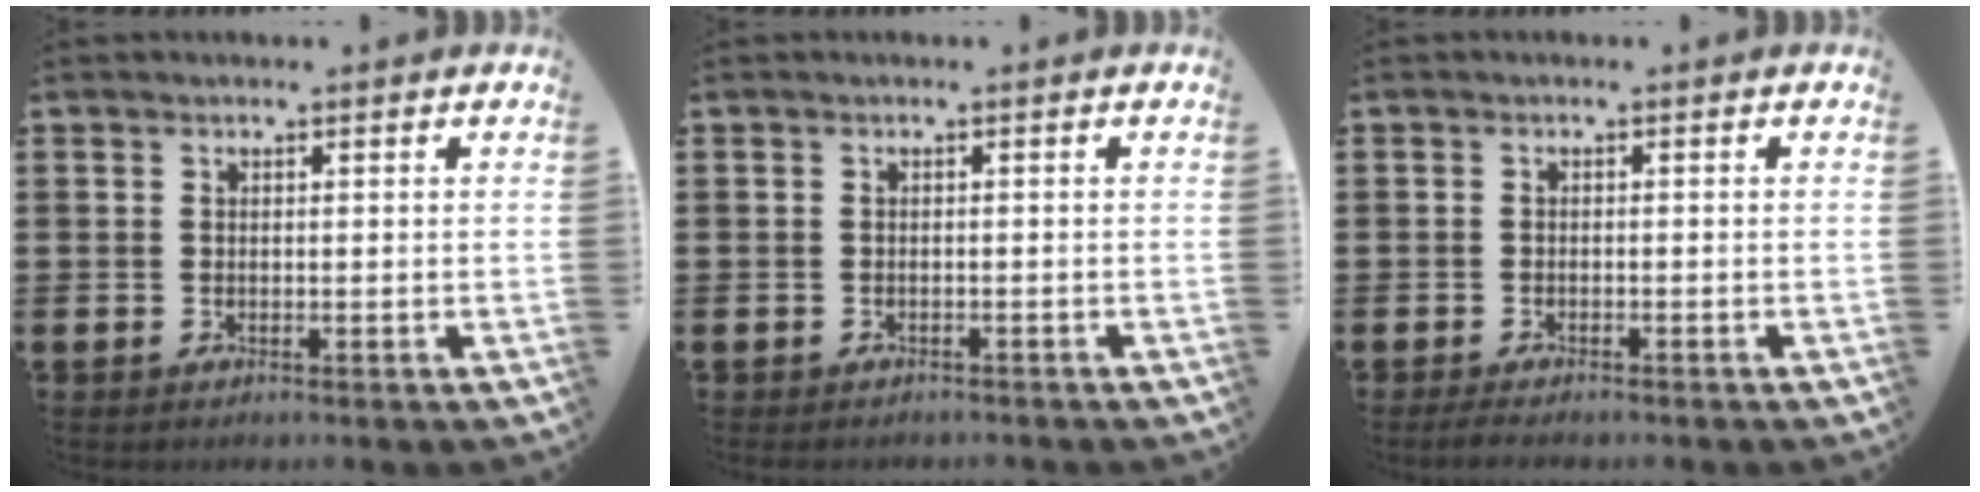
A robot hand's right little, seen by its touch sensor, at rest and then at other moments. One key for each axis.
{"total": 0.5, "fx": -0.5, "fy": 0.1, "fz": 0.0, "tx": -0.002, "ty": -0.002, "tz": -0.010}
{"total": 1.1, "fx": -0.9, "fy": 0.2, "fz": 0.6, "tx": -0.012, "ty": -0.001, "tz": -0.018}